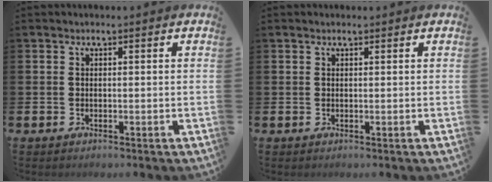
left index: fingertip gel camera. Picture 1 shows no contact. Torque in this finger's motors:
{"motor_torque": [0.81, -1.34, 0.00, 0.02]}